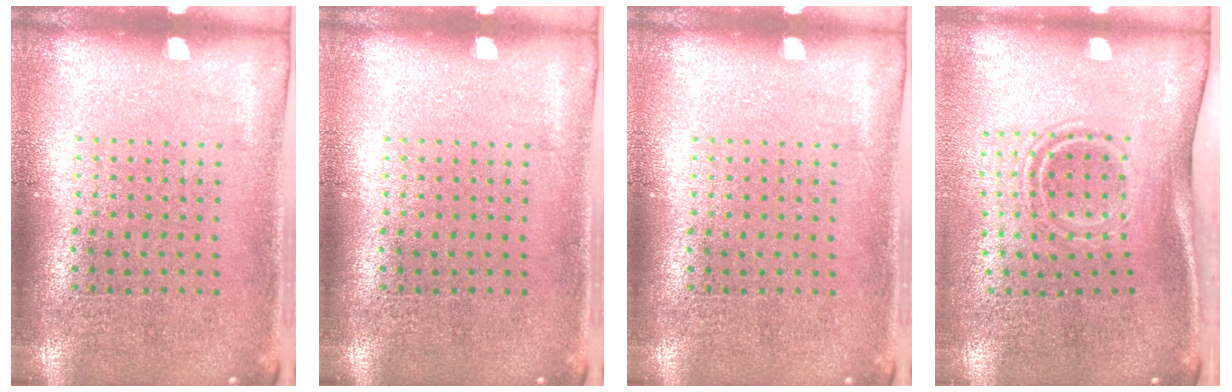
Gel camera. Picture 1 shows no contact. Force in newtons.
{"total": 0.0}
{"total": 0.0}
{"total": 1.9, "press": 1.1, "slide": 1.5}